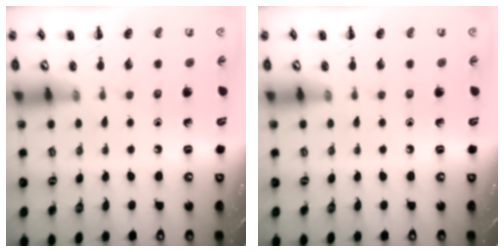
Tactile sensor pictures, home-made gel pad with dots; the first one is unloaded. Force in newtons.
{"total": 0.0}